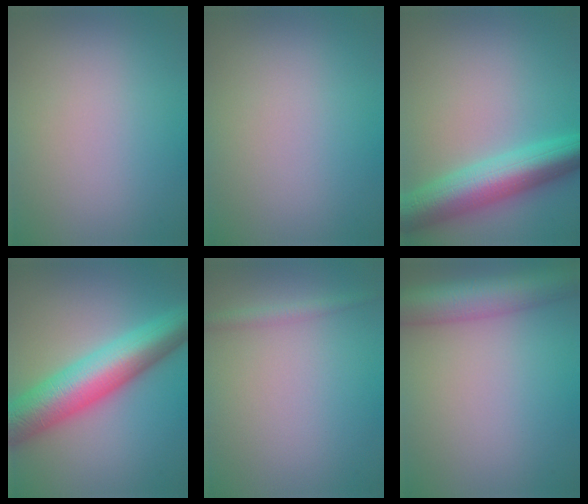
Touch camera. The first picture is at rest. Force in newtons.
{"total": 0.0}
{"total": 8.0, "press": 7.9, "slide": 0.2}
{"total": 10.1, "press": 10.1, "slide": 0.1}
{"total": 1.3, "press": 1.3, "slide": 0.0}
{"total": 7.4, "press": 7.4, "slide": 0.3}